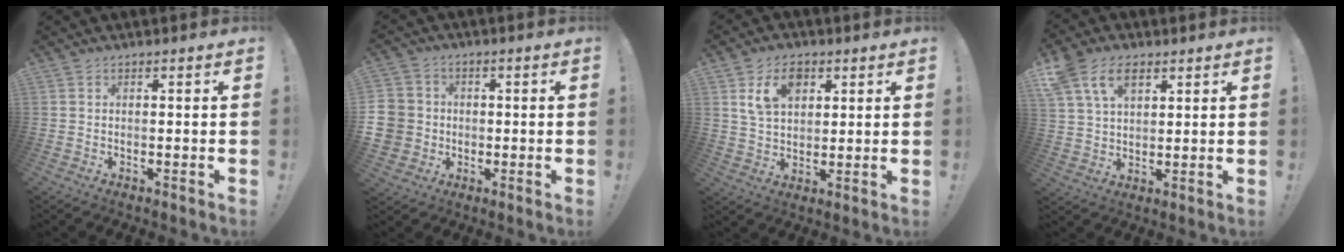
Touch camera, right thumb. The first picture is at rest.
{"total": 8.9, "force": [-0.9, 8.5, 2.6], "torque": [-0.055, 0.011, -0.013]}
{"total": 10.0, "force": [4.8, 6.7, 5.7], "torque": [-0.095, -0.003, 0.091]}
{"total": 11.3, "force": [5.7, 7.3, 6.5], "torque": [-0.120, -0.001, 0.113]}